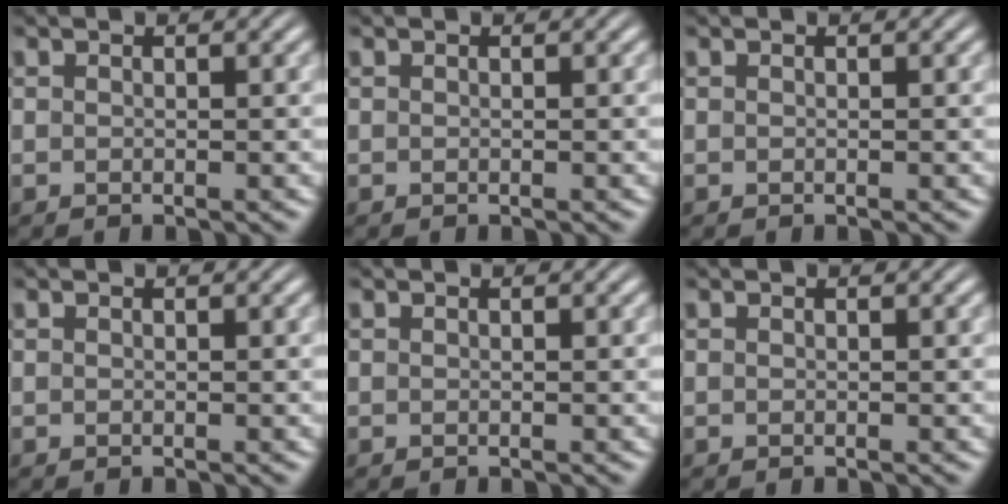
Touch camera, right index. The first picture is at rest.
{"total": 0.0}
{"total": 0.0}
{"total": 0.0}
{"total": 0.0}
{"total": 0.0}